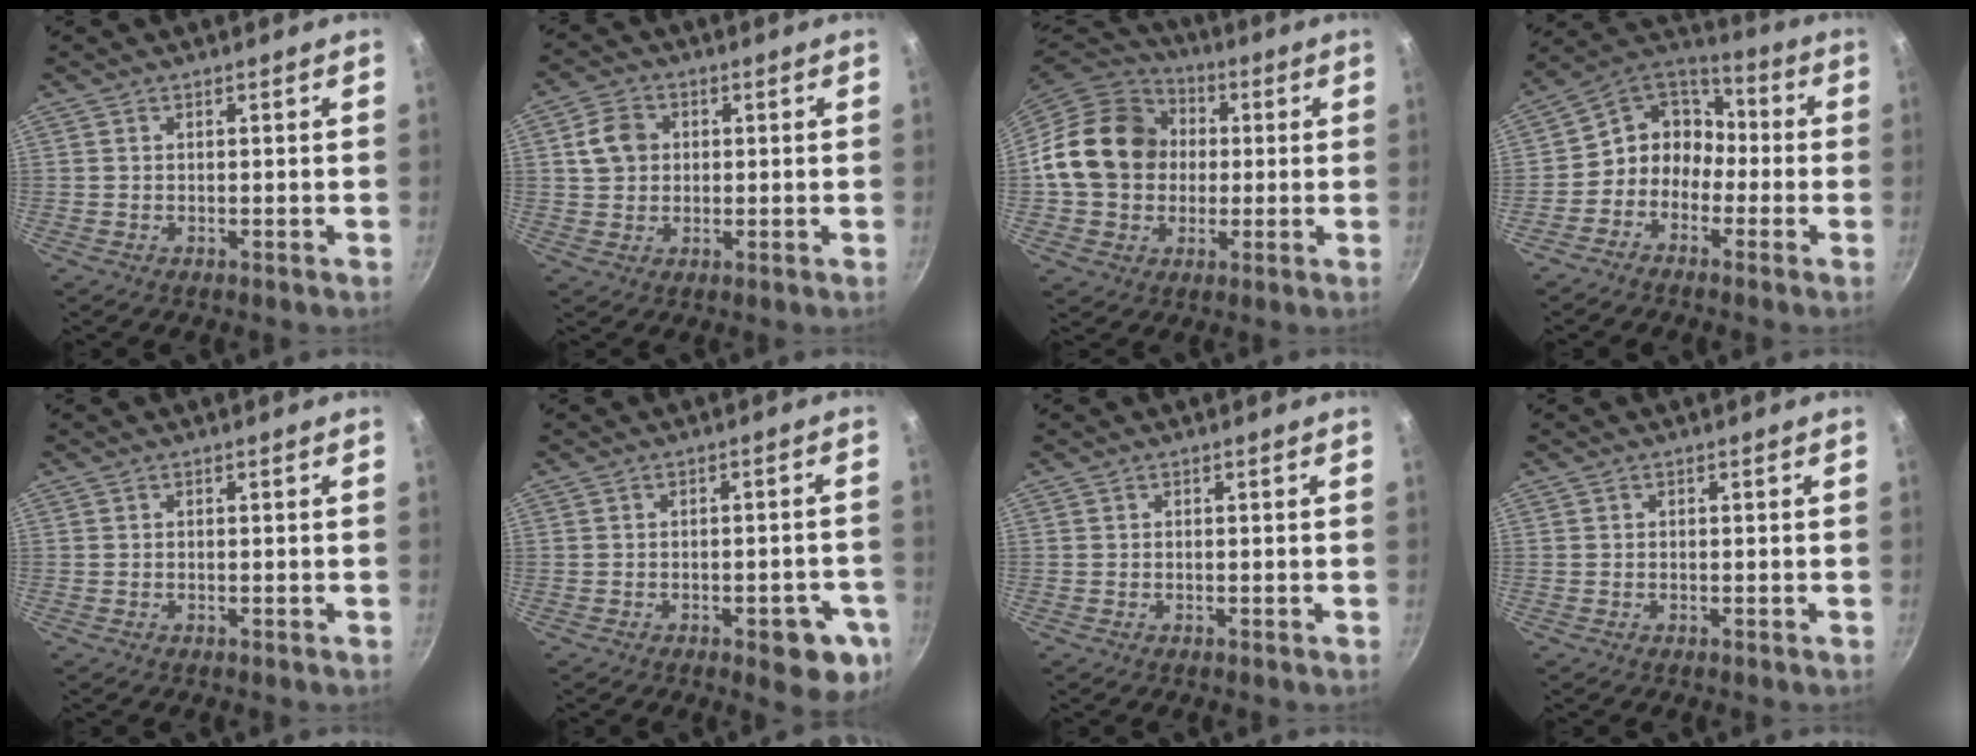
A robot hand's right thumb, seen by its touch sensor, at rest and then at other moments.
{"total": 6.4, "force": [1.3, 5.3, 3.3], "torque": [-0.041, 0.008, 0.018]}
{"total": 18.5, "force": [1.6, 15.4, 10.3], "torque": [-0.155, 0.029, 0.020]}
{"total": 10.1, "force": [-2.5, 8.7, 4.6], "torque": [-0.034, 0.054, -0.073]}
{"total": 0.0}
{"total": 8.8, "force": [-3.4, 3.6, 7.3], "torque": [-0.064, 0.012, -0.037]}
{"total": 0.0}
{"total": 0.0}